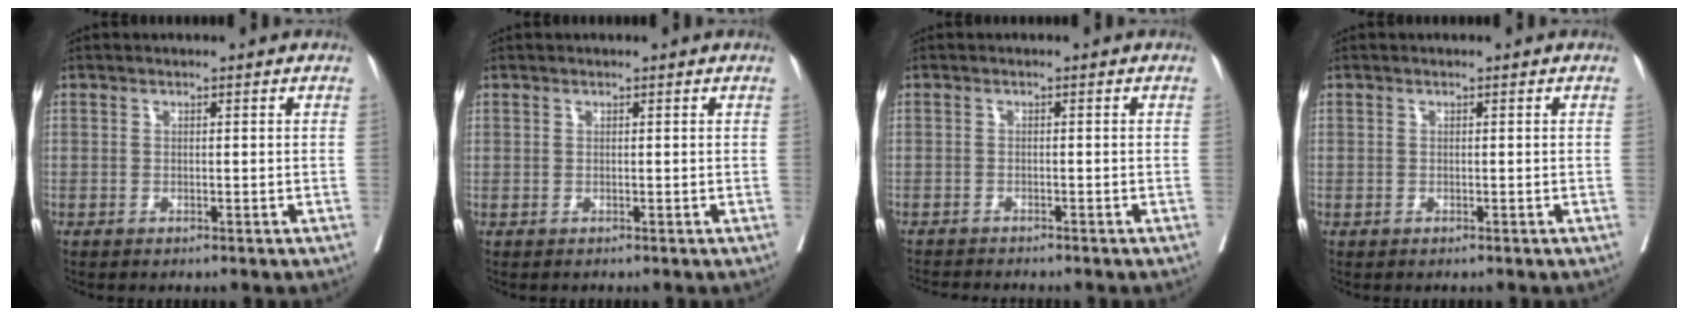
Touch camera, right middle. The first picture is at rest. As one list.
[{"total": 0.6, "force": [0.1, 0.6, -0.1], "torque": [0.014, 0.005, -0.002]}, {"total": 4.9, "force": [-4.7, 0.1, 1.3], "torque": [-0.016, -0.011, -0.075]}, {"total": 0.0}]